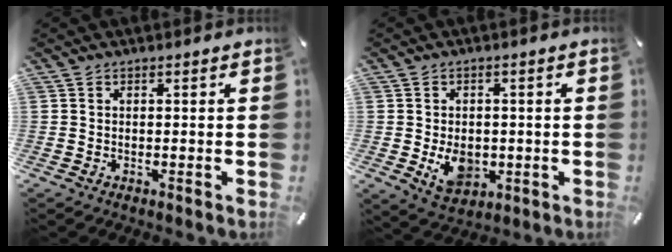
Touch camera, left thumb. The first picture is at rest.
{"total": 8.3, "force": [-1.6, 6.5, 5.0], "torque": [-0.084, 0.003, -0.026]}